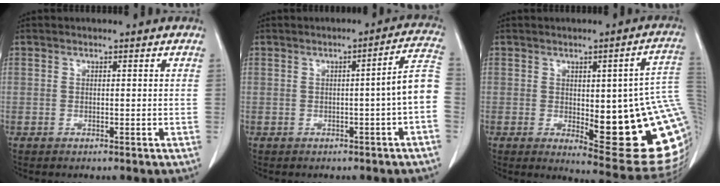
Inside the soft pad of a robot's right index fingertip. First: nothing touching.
{"total": 6.2, "force": [-1.1, -0.6, 6.0], "torque": [-0.067, 0.015, -0.017]}
{"total": 21.4, "force": [-0.7, 4.6, 20.8], "torque": [-0.183, 0.000, 0.009]}